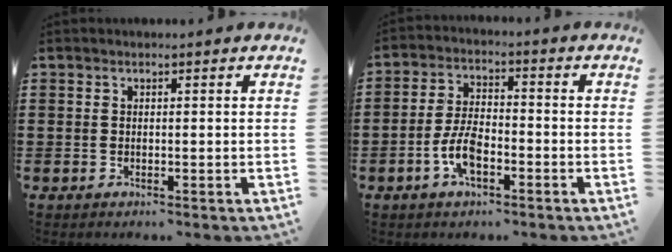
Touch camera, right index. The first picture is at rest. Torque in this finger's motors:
{"motor_torque": [2.14, 0.00, 0.76, 0.19]}